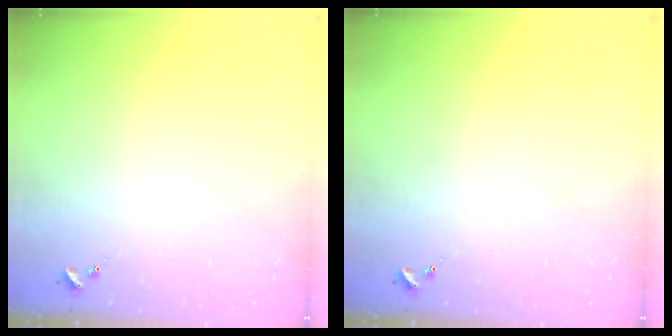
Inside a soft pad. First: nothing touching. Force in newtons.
{"total": 0.0}